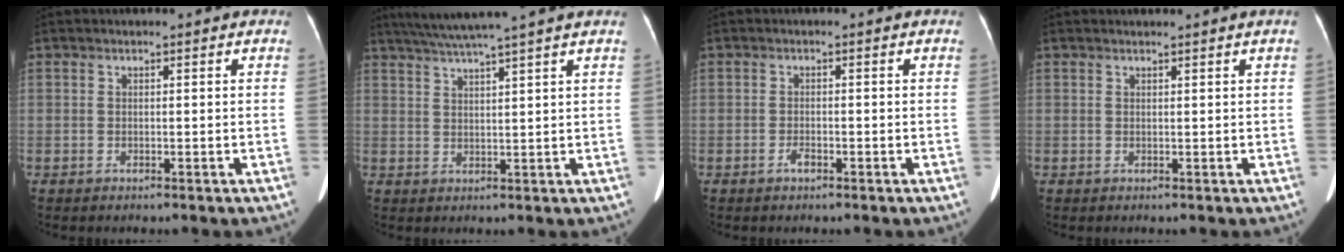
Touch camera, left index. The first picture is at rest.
{"total": 8.7, "force": [7.2, -1.9, 4.5], "torque": [-0.074, 0.020, 0.108]}
{"total": 1.3, "force": [-0.9, 0.4, 0.8], "torque": [-0.017, 0.000, -0.012]}
{"total": 0.8, "force": [0.7, -0.3, 0.3], "torque": [-0.009, 0.000, 0.020]}